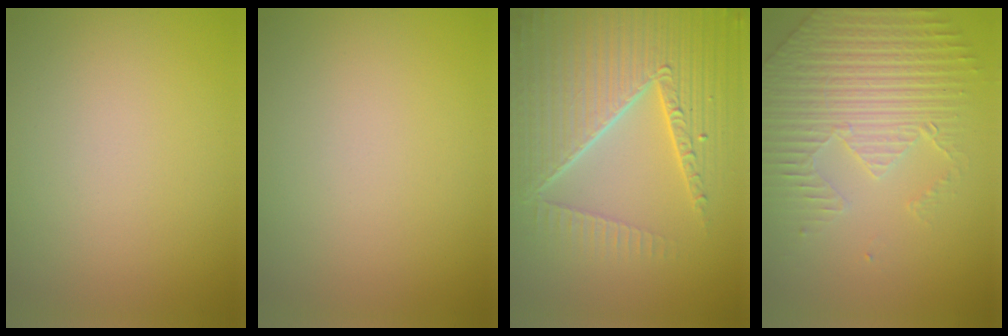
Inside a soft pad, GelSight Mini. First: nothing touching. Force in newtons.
{"total": 0.0}
{"total": 8.8, "press": 6.1, "slide": 6.4}
{"total": 4.3, "press": 4.1, "slide": 1.1}